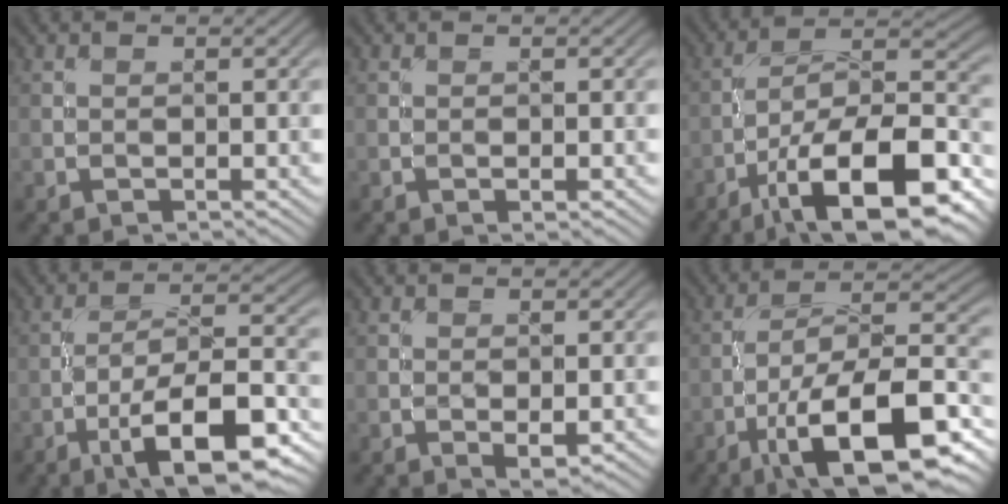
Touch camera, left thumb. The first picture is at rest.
{"total": 0.8, "force": [-0.3, 0.2, 0.7], "torque": [-0.013, 0.000, -0.005]}
{"total": 17.9, "force": [-10.1, 6.6, 13.2], "torque": [-0.200, -0.008, -0.175]}
{"total": 14.0, "force": [-7.6, 4.1, 11.0], "torque": [-0.183, 0.000, -0.128]}
{"total": 2.3, "force": [-0.7, 1.1, 2.0], "torque": [-0.032, -0.005, -0.007]}
{"total": 17.1, "force": [-8.4, 6.0, 13.6], "torque": [-0.211, -0.004, -0.148]}